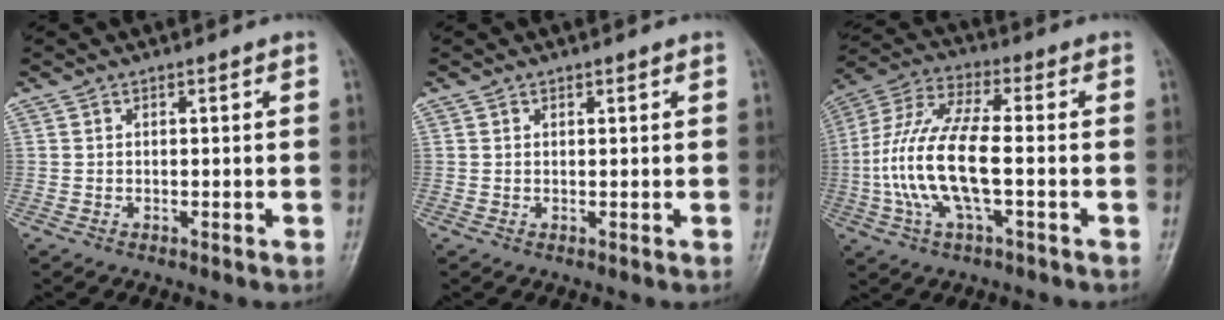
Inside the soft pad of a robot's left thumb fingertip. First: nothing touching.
{"total": 0.5, "force": [0.3, 0.3, 0.3], "torque": [-0.001, -0.002, 0.004]}
{"total": 15.3, "force": [-2.5, 5.5, 14.0], "torque": [-0.308, 0.028, -0.050]}